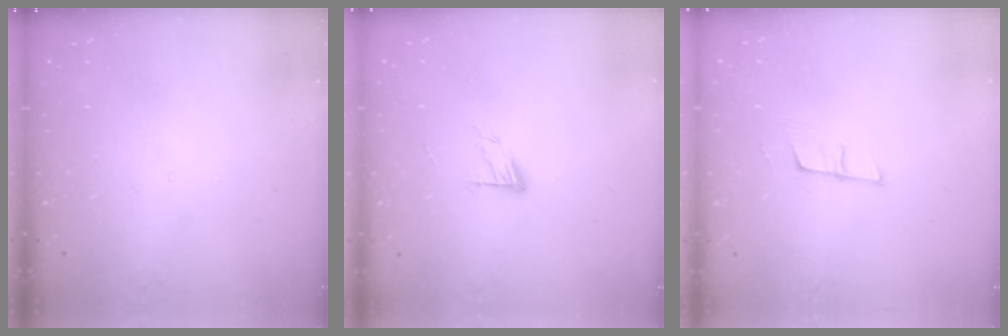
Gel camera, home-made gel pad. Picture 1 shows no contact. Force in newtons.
{"total": 7.9, "press": 7.9, "slide": 0.7}
{"total": 6.0, "press": 5.4, "slide": 2.5}